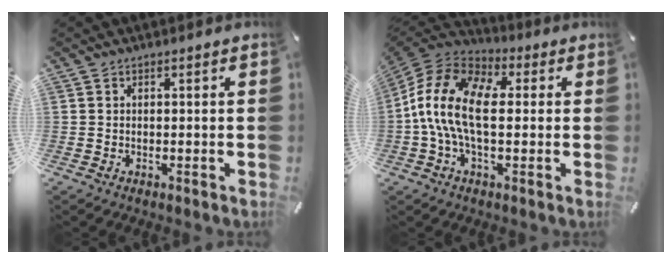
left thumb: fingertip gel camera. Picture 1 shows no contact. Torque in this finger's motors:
{"motor_torque": [0.24, 2.40, 2.58, -0.18, 0.86]}